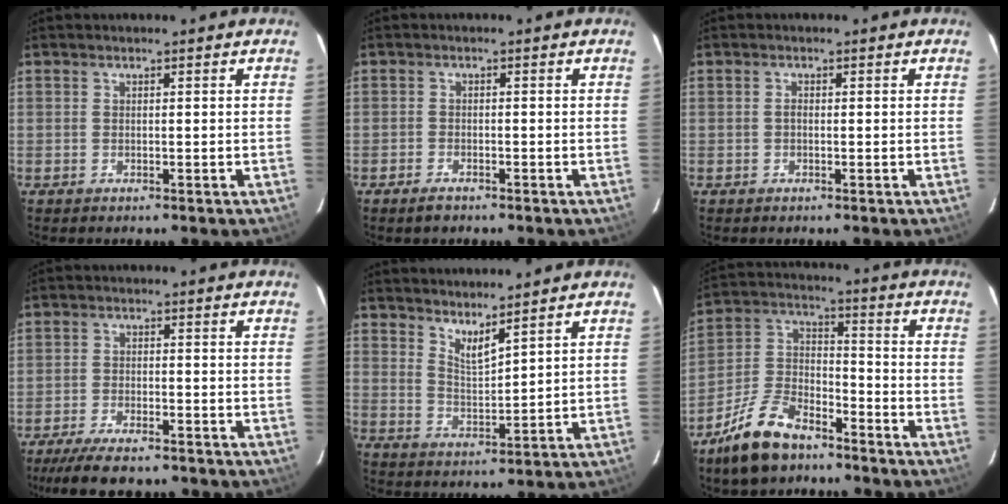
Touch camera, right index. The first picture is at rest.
{"total": 2.0, "force": [-1.6, 0.9, 0.9], "torque": [-0.025, 0.000, -0.030]}
{"total": 0.6, "force": [-0.2, 0.4, 0.4], "torque": [-0.007, 0.004, -0.005]}
{"total": 10.2, "force": [-8.6, 2.5, 4.9], "torque": [-0.117, -0.021, -0.143]}
{"total": 4.8, "force": [4.1, 0.5, 2.4], "torque": [-0.042, -0.010, 0.072]}
{"total": 13.7, "force": [-9.5, 6.4, 7.5], "torque": [-0.170, 0.016, -0.175]}